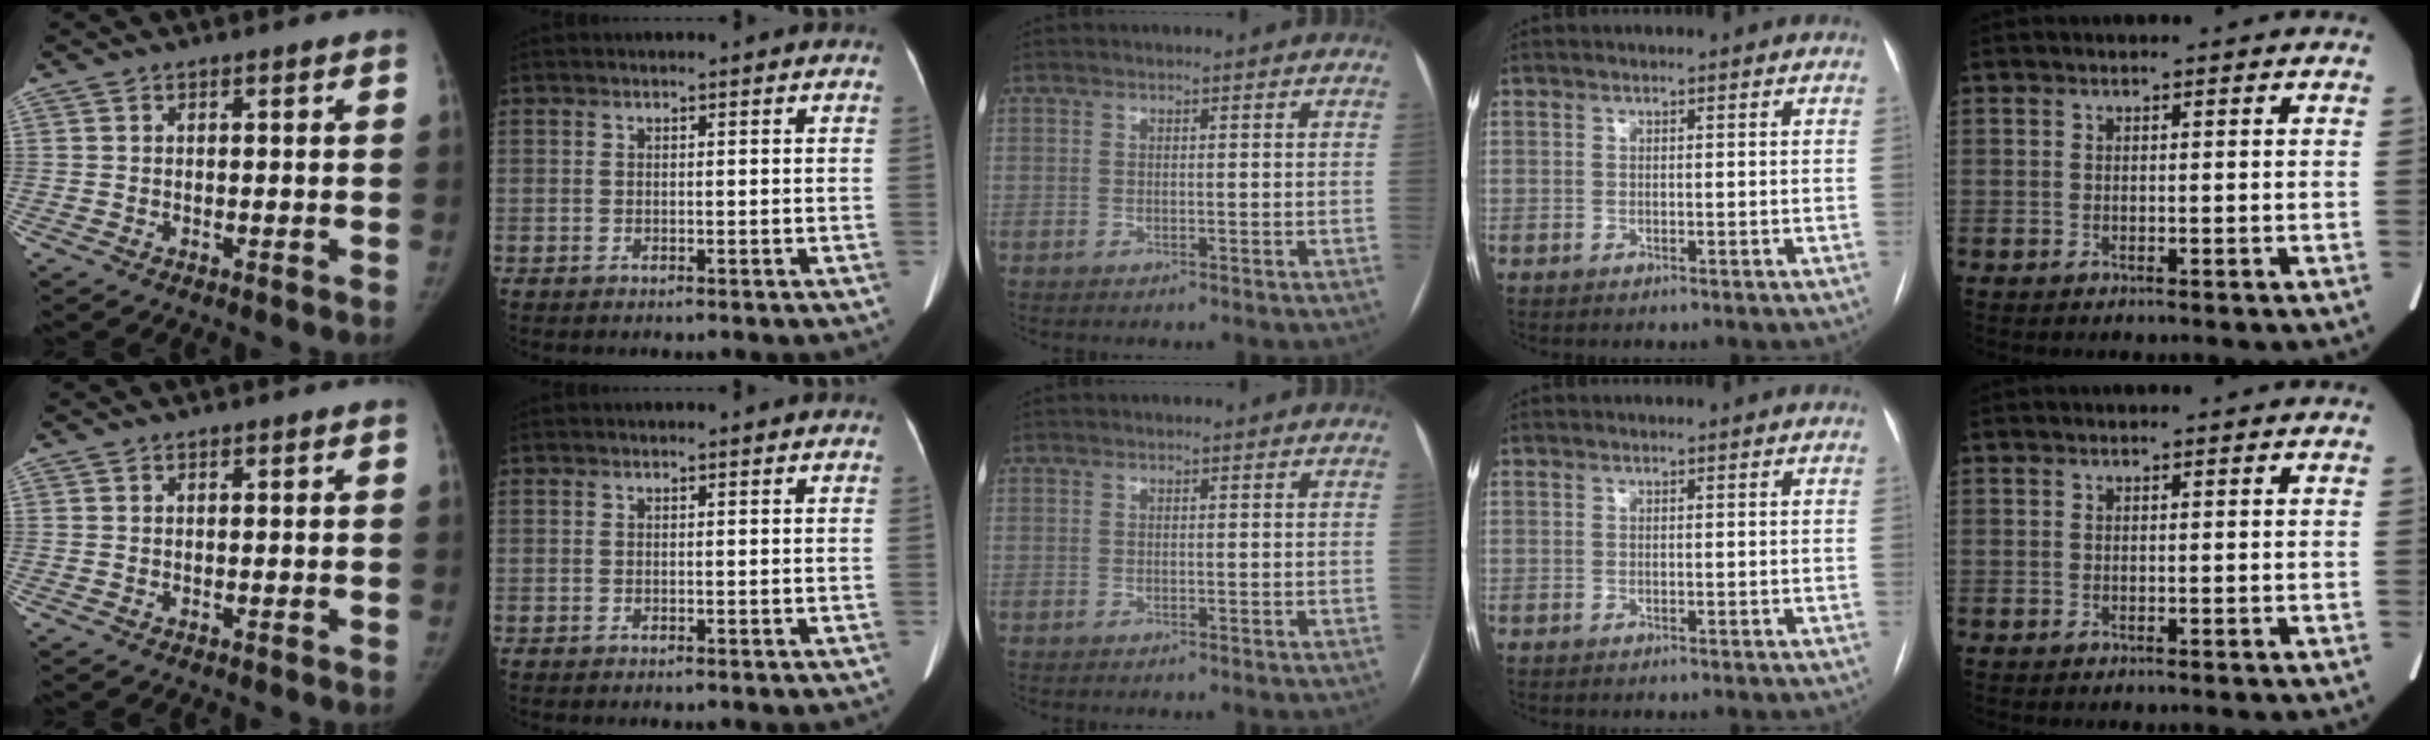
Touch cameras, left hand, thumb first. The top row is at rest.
{}